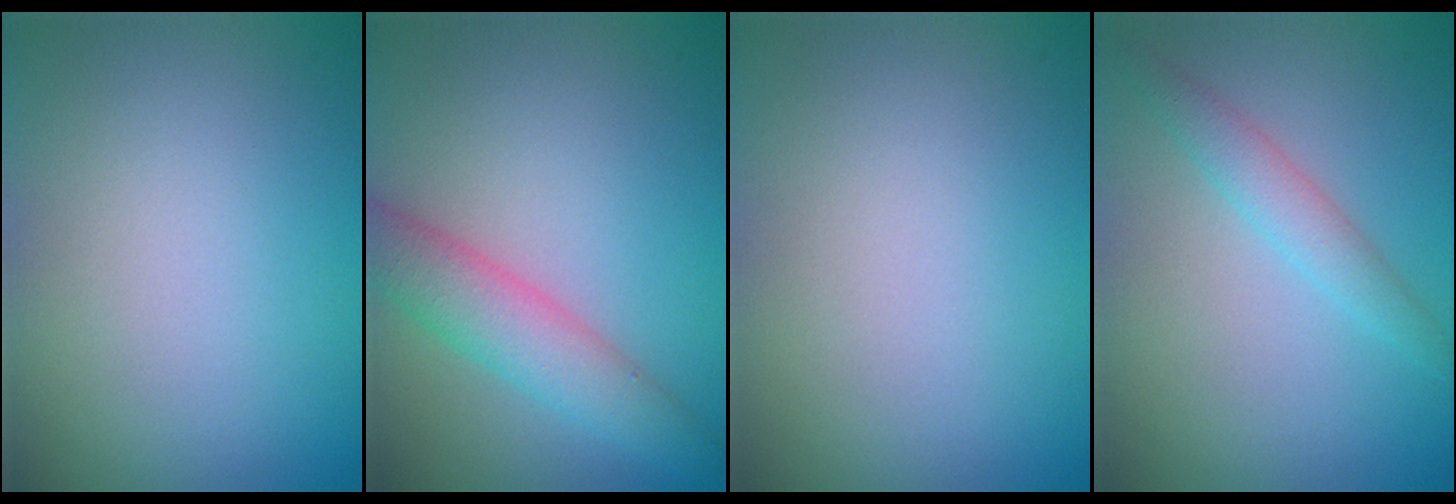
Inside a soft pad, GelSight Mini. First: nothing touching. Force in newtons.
{"total": 4.2, "press": 4.2, "slide": 0.2}
{"total": 0.0}
{"total": 2.0, "press": 2.0, "slide": 0.1}